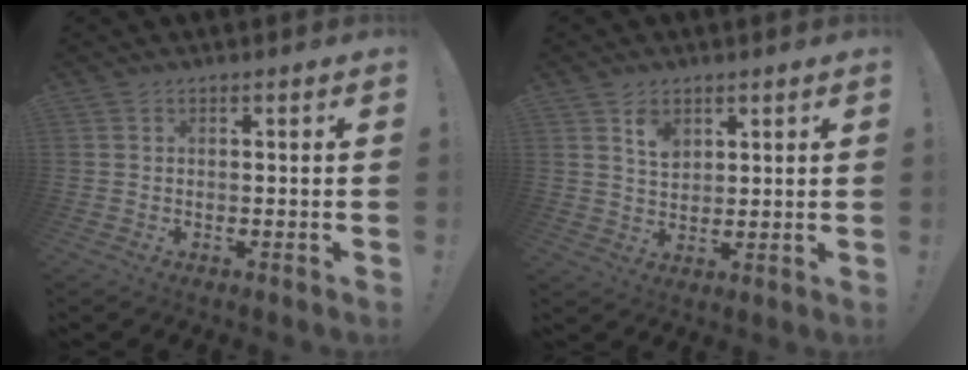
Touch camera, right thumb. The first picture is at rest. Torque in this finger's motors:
{"motor_torque": [0.77, 1.19, 0.22, -0.51, 0.00]}